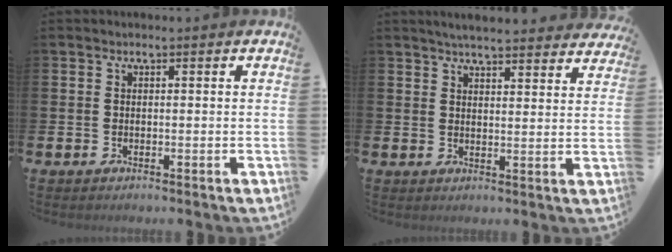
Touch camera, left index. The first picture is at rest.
{"total": 4.6, "force": [4.5, 0.3, 1.0], "torque": [-0.026, -0.022, 0.081]}